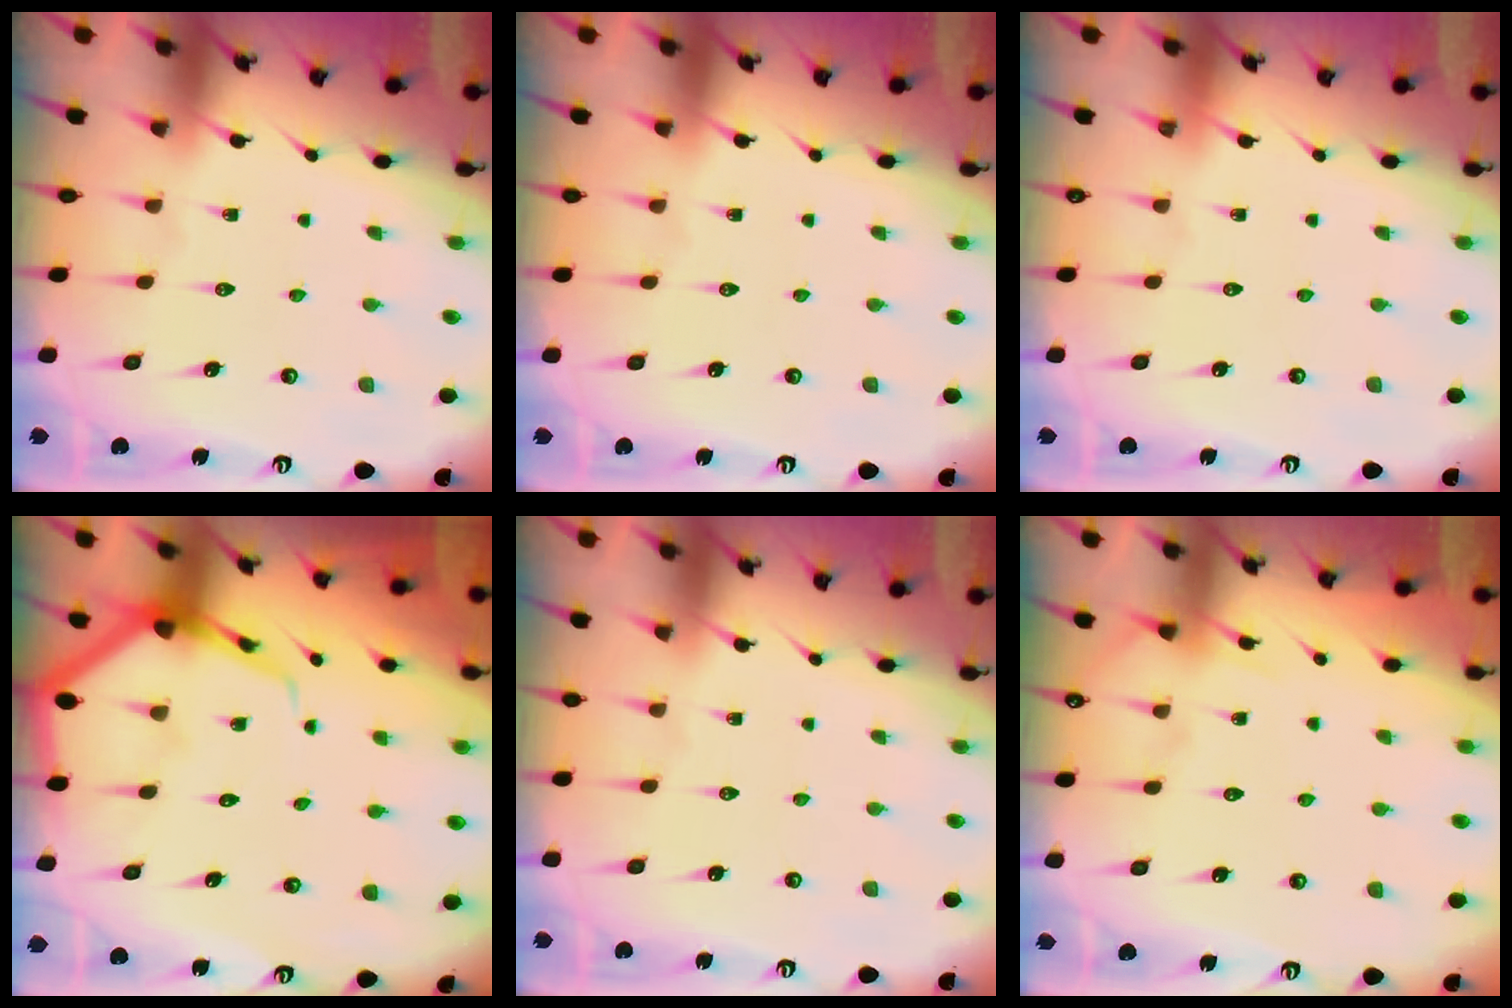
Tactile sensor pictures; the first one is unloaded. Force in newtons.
{"total": 0.0}
{"total": 0.0}
{"total": 6.7, "press": 6.6, "slide": 0.7}
{"total": 0.0}
{"total": 5.7, "press": 5.7, "slide": 0.7}